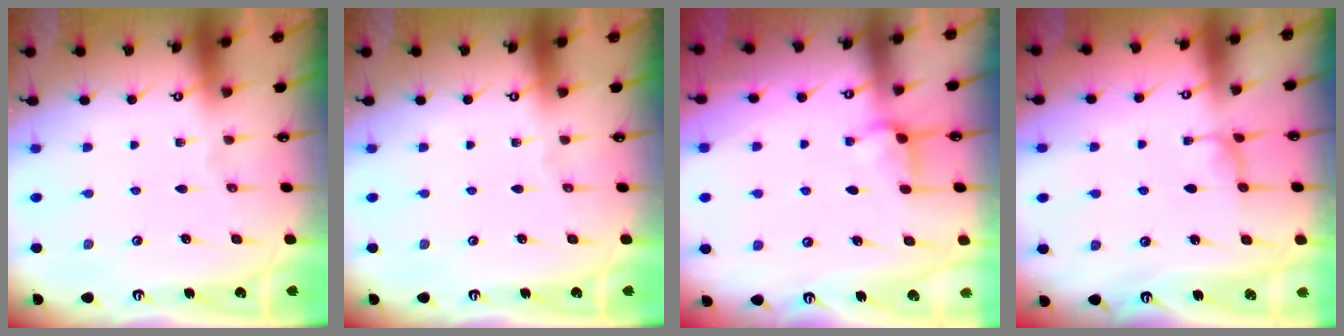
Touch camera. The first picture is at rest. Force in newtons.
{"total": 0.0}
{"total": 2.9, "press": 2.8, "slide": 0.6}
{"total": 0.6, "press": 0.3, "slide": 0.5}